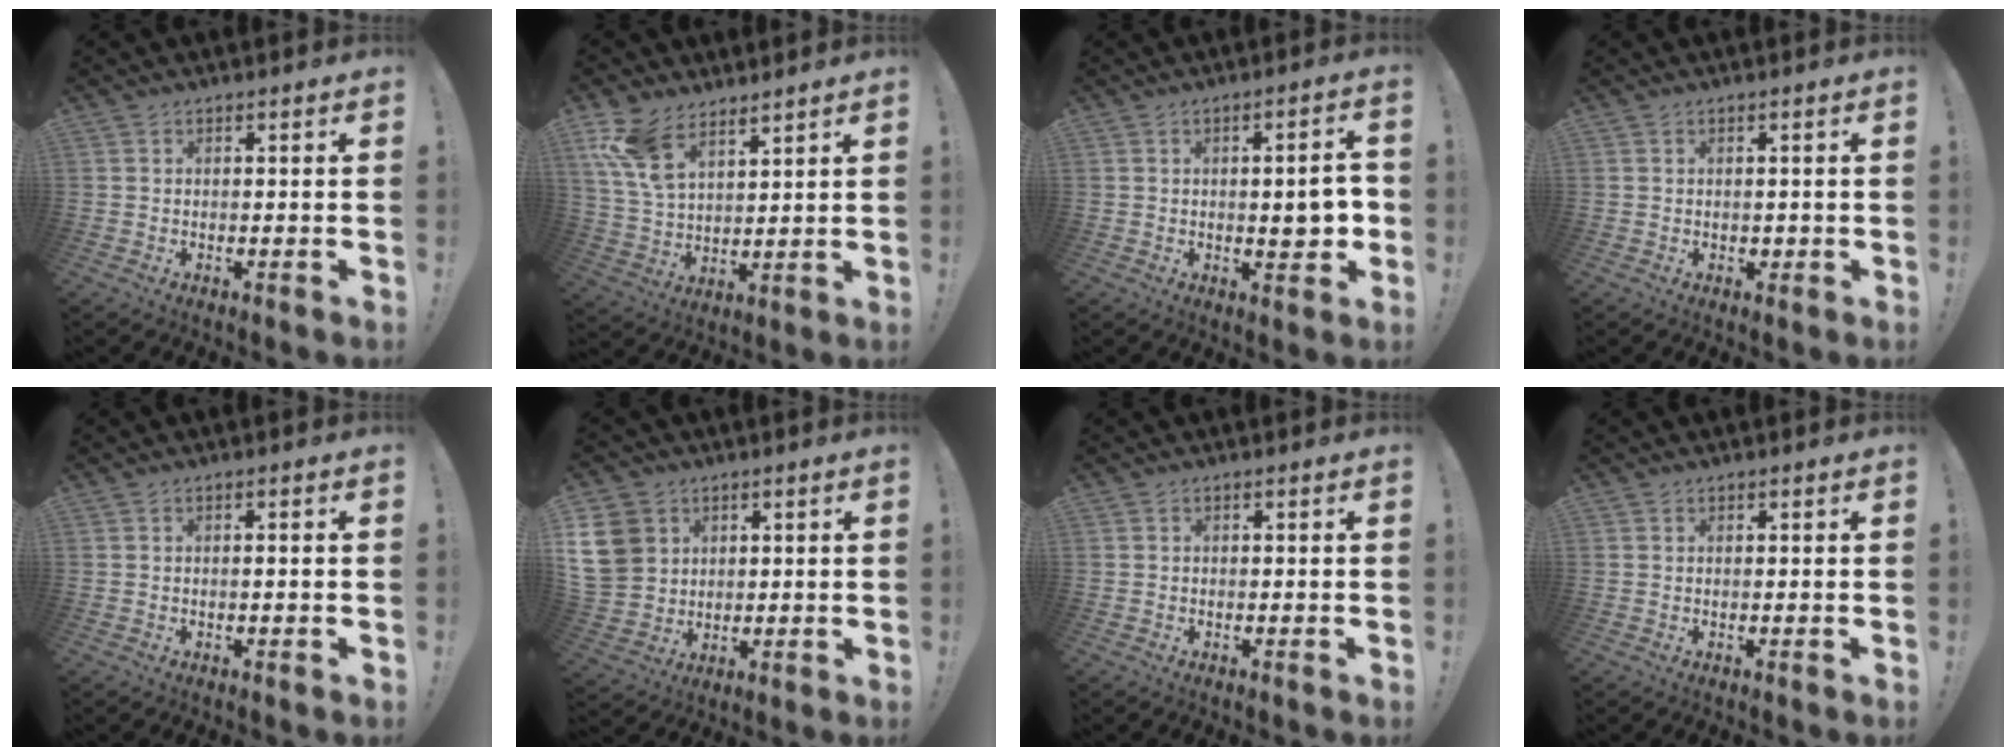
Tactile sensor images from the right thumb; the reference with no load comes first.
{"total": 11.4, "force": [8.2, 5.4, 5.8], "torque": [-0.127, -0.034, 0.163]}
{"total": 7.2, "force": [-0.3, 2.4, 6.8], "torque": [-0.084, -0.004, -0.006]}
{"total": 1.0, "force": [0.1, 0.9, 0.4], "torque": [-0.001, 0.001, 0.001]}
{"total": 0.9, "force": [-0.2, -0.1, 0.9], "torque": [-0.013, -0.001, -0.005]}
{"total": 12.1, "force": [3.6, 10.4, 5.1], "torque": [-0.105, -0.011, 0.075]}
{"total": 0.0}
{"total": 0.0}